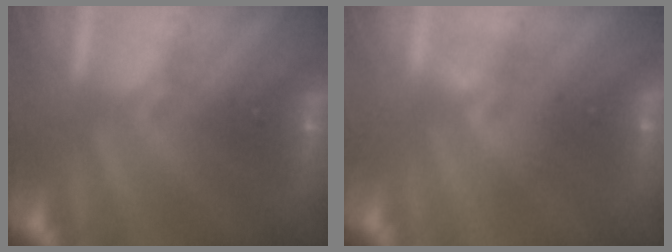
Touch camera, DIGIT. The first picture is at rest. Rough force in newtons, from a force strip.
{"total": 1.6}